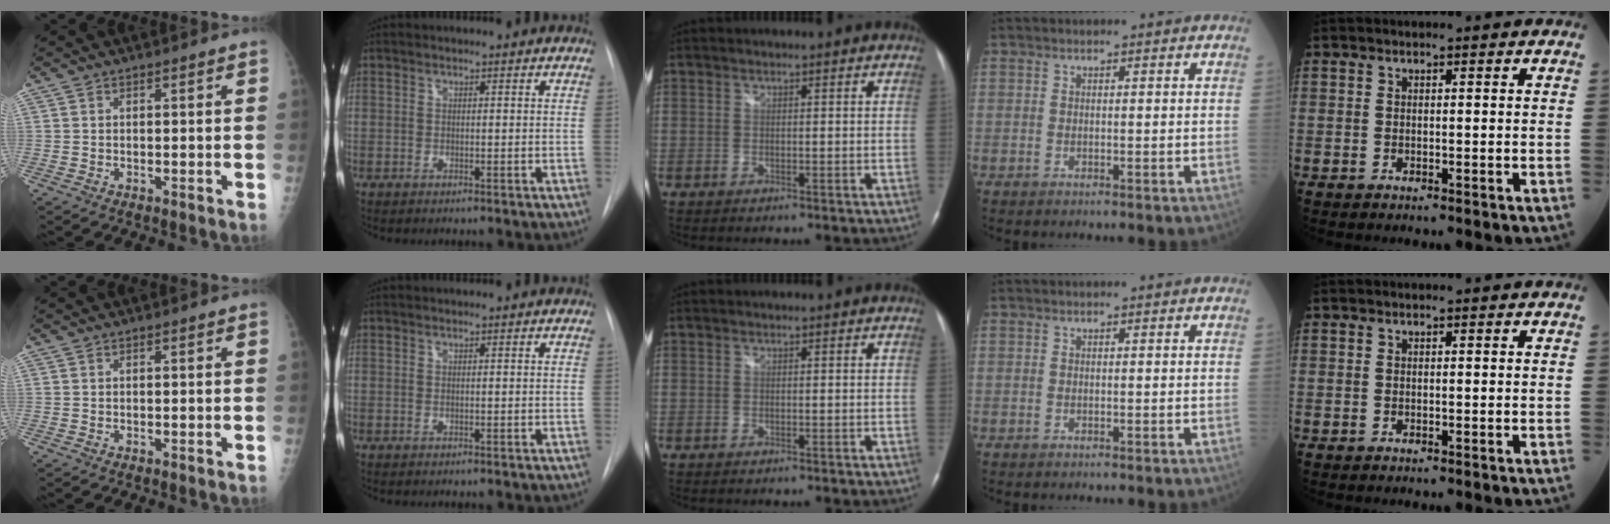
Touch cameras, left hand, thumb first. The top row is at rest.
{}